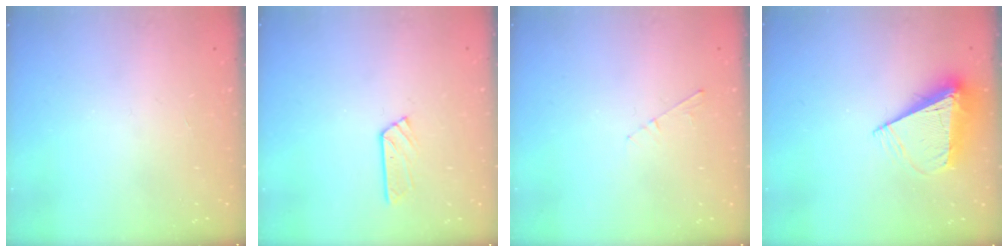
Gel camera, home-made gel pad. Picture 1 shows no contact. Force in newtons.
{"total": 4.0, "press": 3.9, "slide": 0.3}
{"total": 2.8, "press": 2.8, "slide": 0.4}
{"total": 9.5, "press": 9.5, "slide": 0.9}